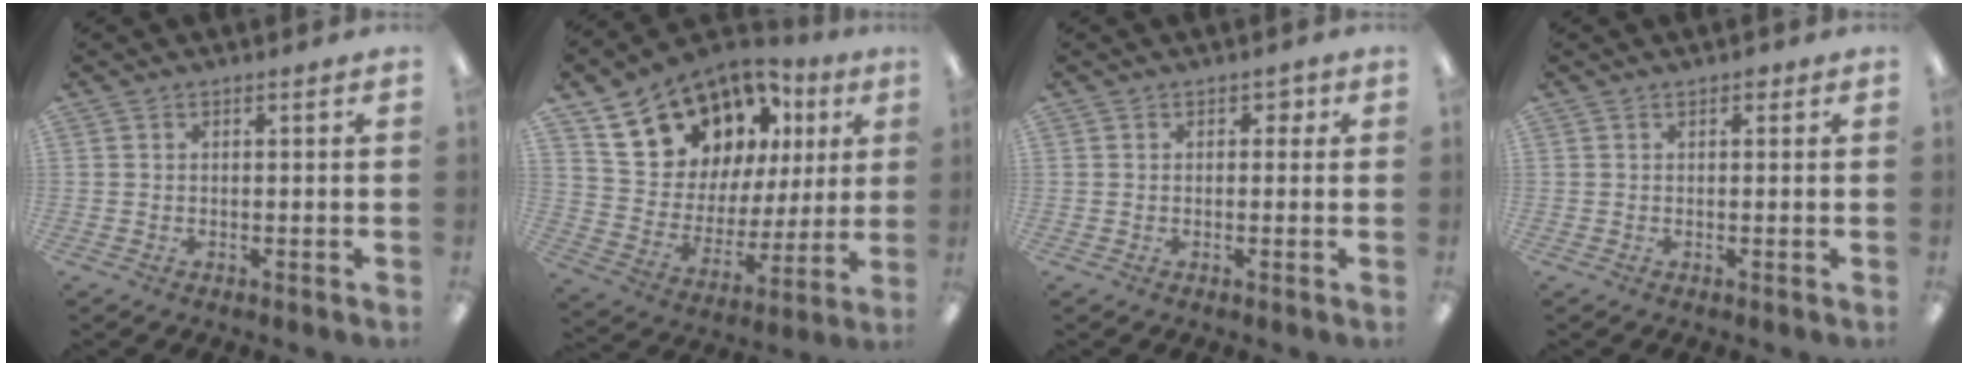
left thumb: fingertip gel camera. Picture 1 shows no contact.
{"total": 18.6, "force": [12.0, 12.2, 7.3], "torque": [-0.138, -0.065, 0.229]}
{"total": 2.0, "force": [0.3, 1.6, 1.2], "torque": [-0.008, 0.000, 0.000]}
{"total": 0.7, "force": [0.4, 0.4, 0.4], "torque": [-0.008, 0.004, 0.006]}